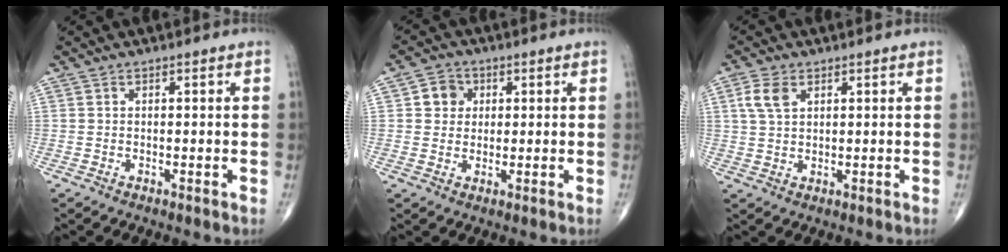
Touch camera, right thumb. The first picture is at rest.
{"total": 4.5, "force": [1.0, 4.1, 1.5], "torque": [0.001, 0.003, 0.011]}
{"total": 4.5, "force": [1.8, 2.8, 3.1], "torque": [-0.063, 0.003, 0.036]}